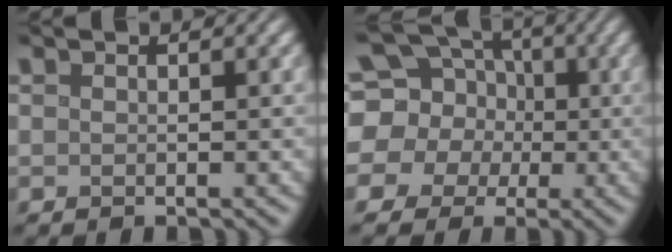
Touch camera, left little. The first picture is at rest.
{"total": 13.7, "force": [1.7, 12.3, 5.7], "torque": [-0.164, 0.024, -0.004]}